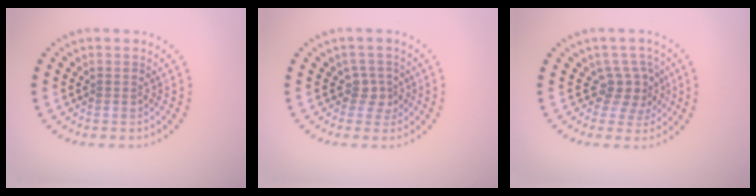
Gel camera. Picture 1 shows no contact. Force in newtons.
{"total": 1.8, "press": 1.3, "slide": 1.3}
{"total": 2.7, "press": 1.9, "slide": 1.9}